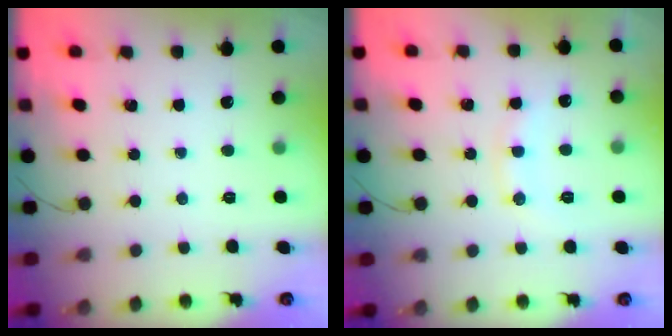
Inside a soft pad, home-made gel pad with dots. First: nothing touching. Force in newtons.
{"total": 8.9, "press": 8.8, "slide": 1.1}